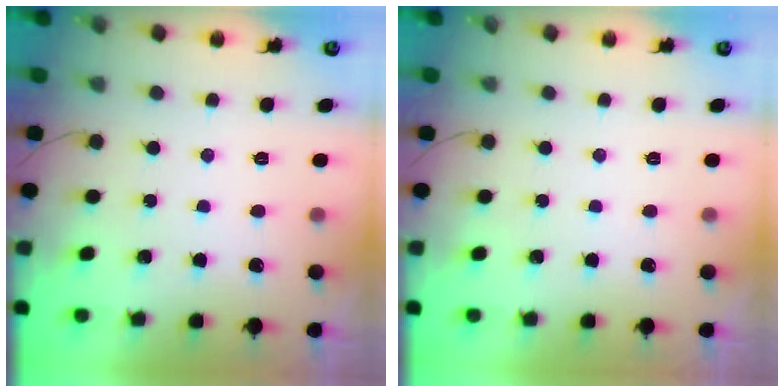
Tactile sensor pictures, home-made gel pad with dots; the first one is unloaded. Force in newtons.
{"total": 0.0}